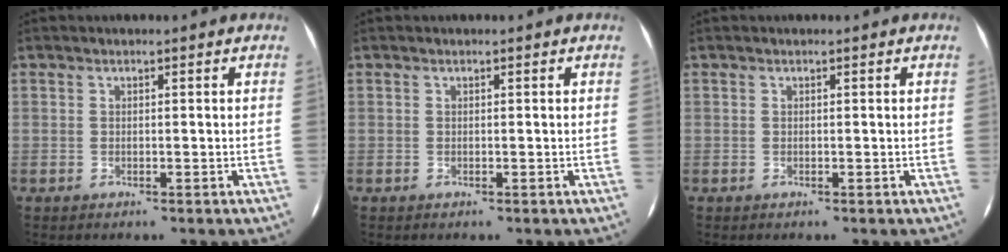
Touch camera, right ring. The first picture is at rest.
{"total": 0.0}
{"total": 0.0}